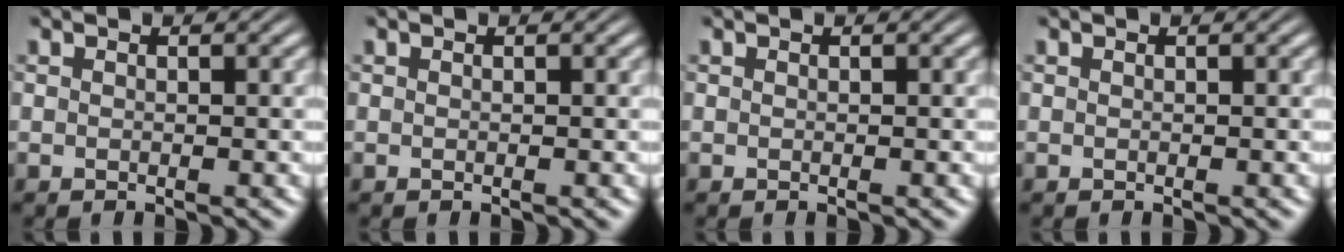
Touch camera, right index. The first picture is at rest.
{"total": 0.0}
{"total": 0.0}
{"total": 0.0}